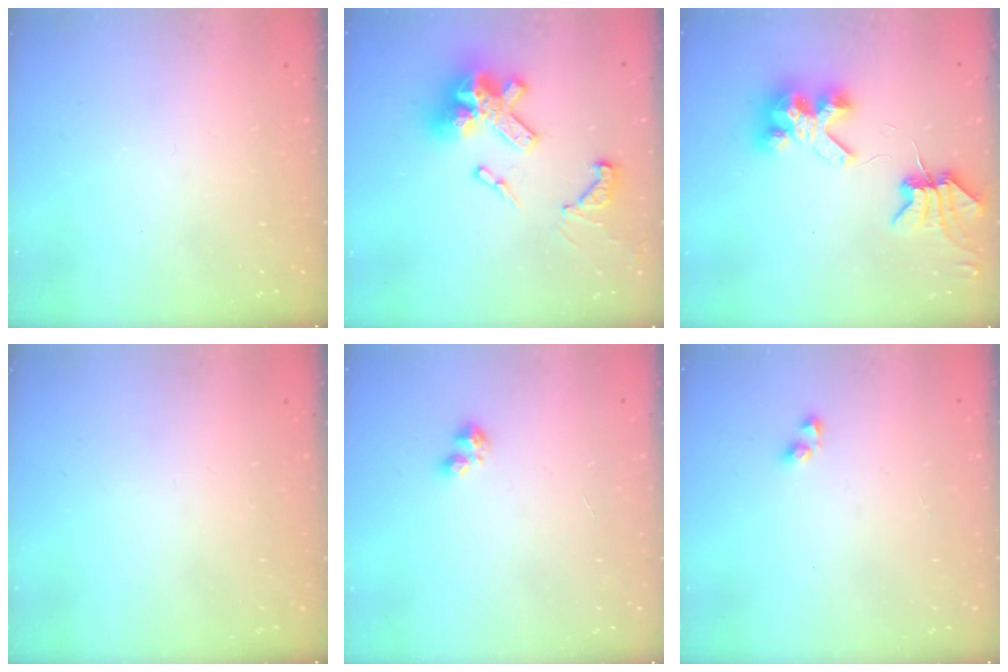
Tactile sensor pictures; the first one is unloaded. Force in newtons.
{"total": 18.8, "press": 18.8, "slide": 1.6}
{"total": 7.1, "press": 7.0, "slide": 0.9}
{"total": 0.0}
{"total": 2.8, "press": 2.8, "slide": 0.5}
{"total": 3.1, "press": 3.1, "slide": 0.2}